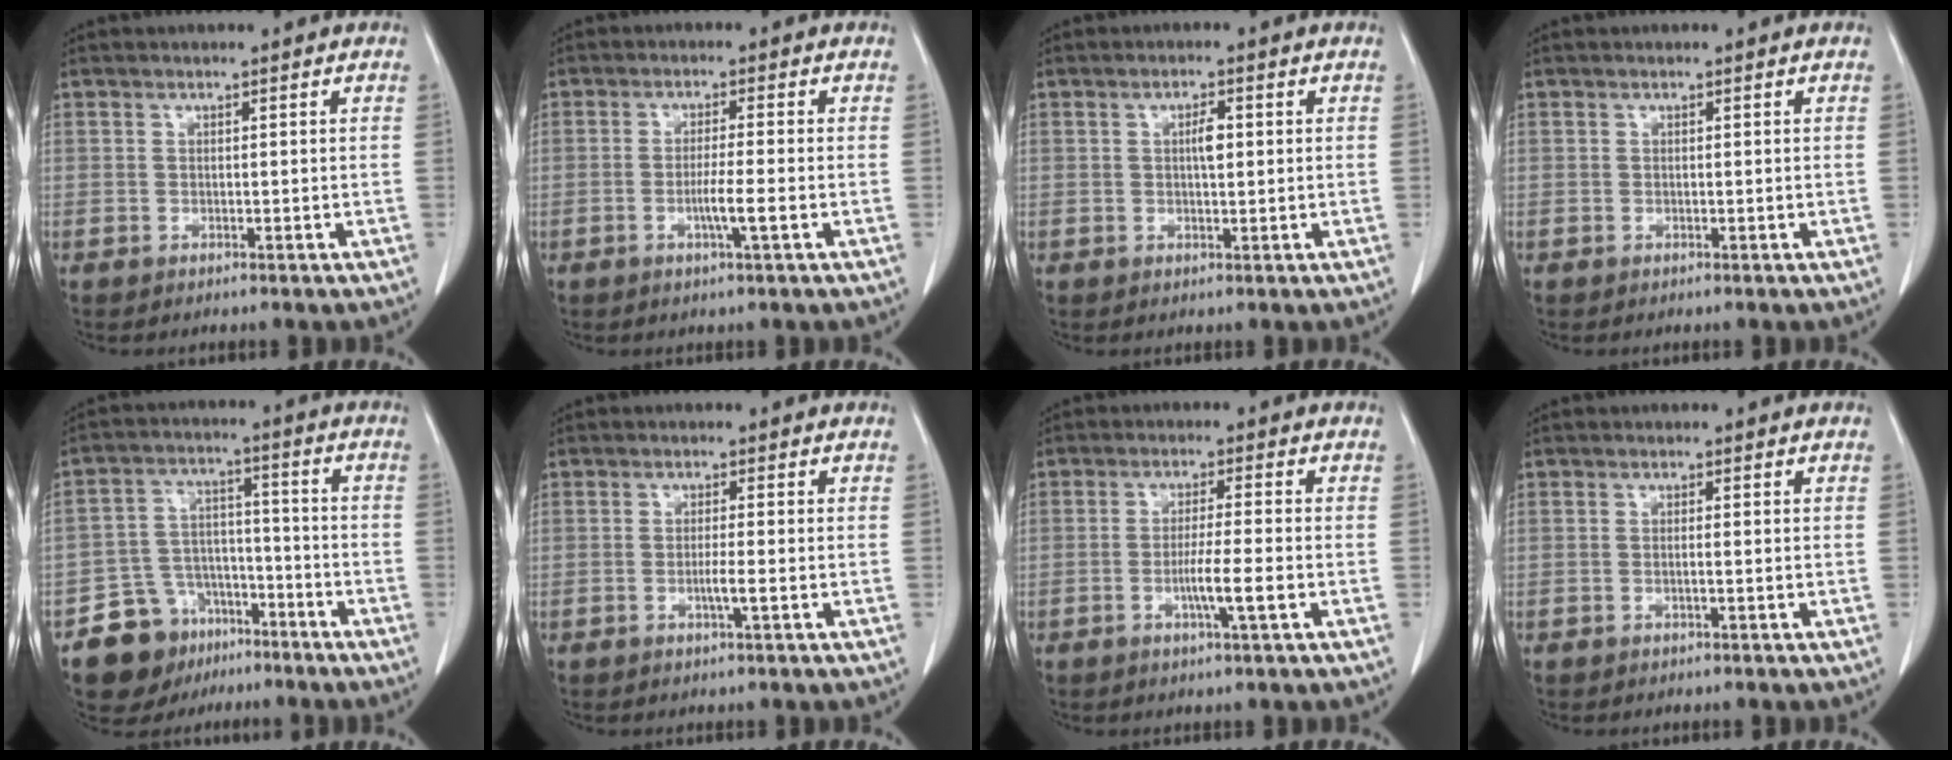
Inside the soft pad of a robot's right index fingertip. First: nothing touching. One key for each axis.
{"total": 3.8, "fx": -1.2, "fy": -0.4, "fz": 3.6, "tx": -0.063, "ty": -0.005, "tz": -0.022}
{"total": 2.4, "fx": 0.4, "fy": 0.7, "fz": 2.3, "tx": -0.040, "ty": 0.002, "tz": 0.006}
{"total": 0.0}
{"total": 10.5, "fx": -6.8, "fy": 7.4, "fz": 3.0, "tx": -0.055, "ty": 0.035, "tz": -0.105}
{"total": 2.1, "fx": -0.7, "fy": -0.2, "fz": 2.0, "tx": -0.037, "ty": -0.002, "tz": -0.013}
{"total": 5.1, "fx": -1.6, "fy": -0.4, "fz": 4.8, "tx": -0.081, "ty": -0.007, "tz": -0.030}
{"total": 0.6, "fx": -0.2, "fy": -0.1, "fz": 0.6, "tx": -0.010, "ty": 0.001, "tz": -0.003}